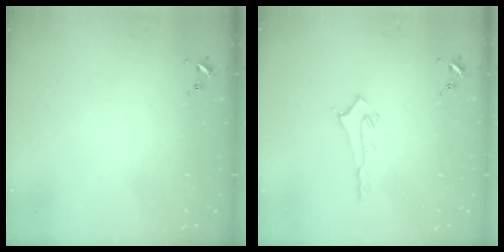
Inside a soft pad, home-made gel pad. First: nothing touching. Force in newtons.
{"total": 2.8, "press": 2.8, "slide": 0.3}